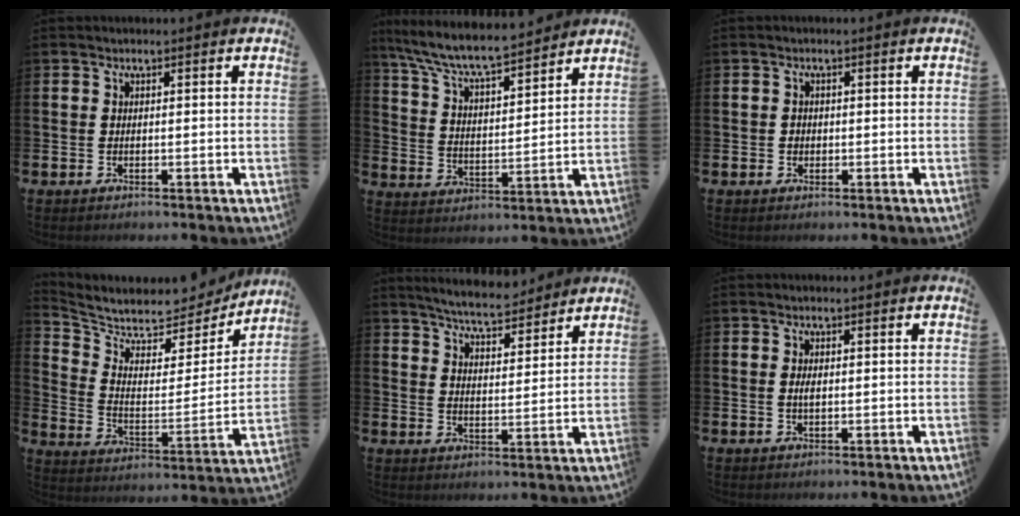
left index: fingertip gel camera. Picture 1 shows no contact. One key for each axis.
{"total": 8.1, "fx": 7.6, "fy": 0.9, "fz": 2.6, "tx": -0.084, "ty": -0.053, "tz": 0.133}
{"total": 1.0, "fx": -0.1, "fy": 0.9, "fz": 0.2, "tx": 0.004, "ty": 0.004, "tz": -0.005}
{"total": 5.8, "fx": 5.4, "fy": 2.1, "fz": 0.5, "tx": -0.052, "ty": -0.058, "tz": 0.087}
{"total": 6.0, "fx": 5.8, "fy": 0.8, "fz": 1.2, "tx": -0.040, "ty": -0.030, "tz": 0.102}
{"total": 1.3, "fx": 0.0, "fy": 0.6, "fz": 1.1, "tx": -0.022, "ty": 0.003, "tz": -0.002}